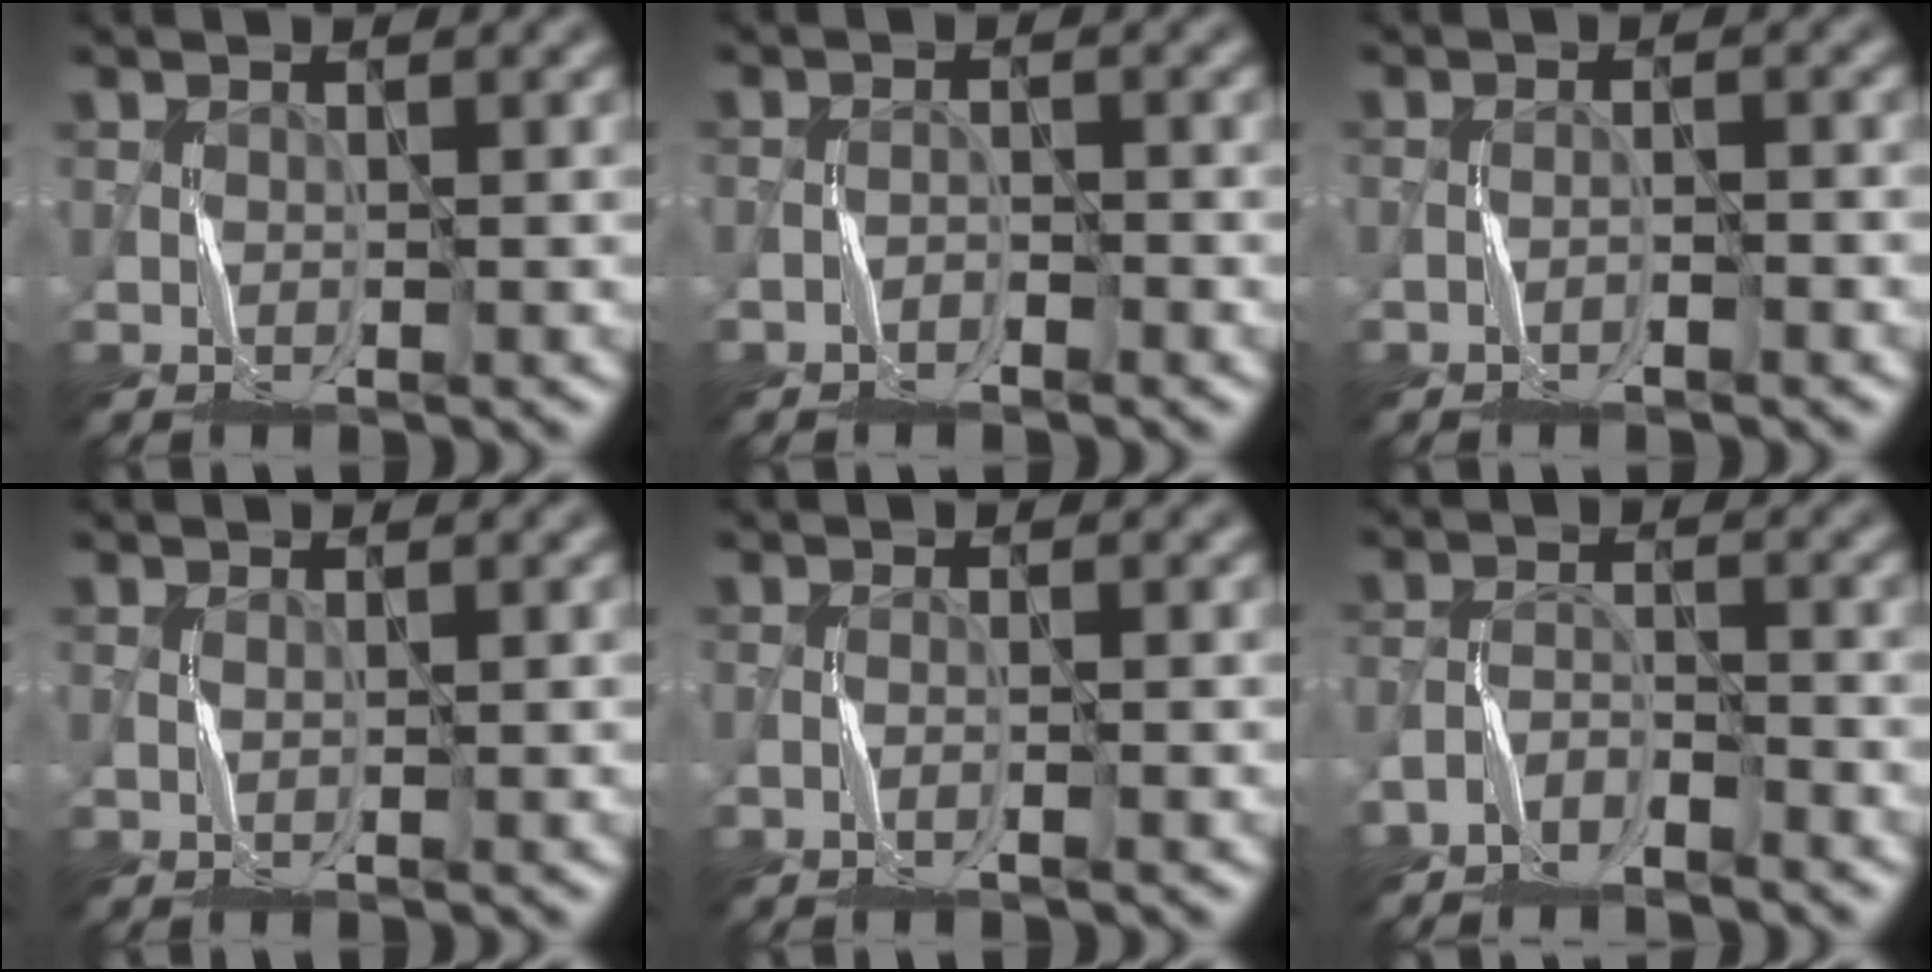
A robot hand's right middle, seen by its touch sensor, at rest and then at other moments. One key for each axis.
{"total": 1.4, "fx": -1.4, "fy": 0.3, "fz": 0.0, "tx": 0.003, "ty": 0.009, "tz": -0.025}
{"total": 1.2, "fx": -1.2, "fy": 0.0, "fz": 0.4, "tx": -0.005, "ty": 0.009, "tz": -0.023}
{"total": 0.0}
{"total": 0.8, "fx": -0.8, "fy": -0.3, "fz": 0.0, "tx": -0.001, "ty": 0.005, "tz": -0.016}
{"total": 2.8, "fx": -2.7, "fy": 0.3, "fz": -0.1, "tx": -0.001, "ty": 0.007, "tz": -0.059}